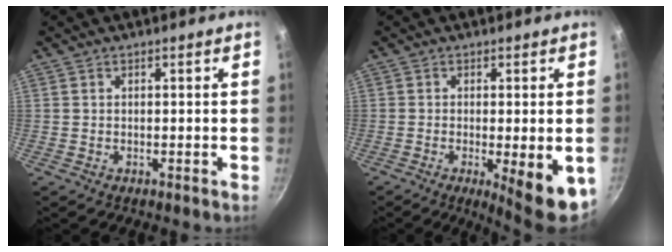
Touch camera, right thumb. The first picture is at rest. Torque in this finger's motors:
{"motor_torque": [-0.19, 0.55, 0.56, 0.55, 0.27]}